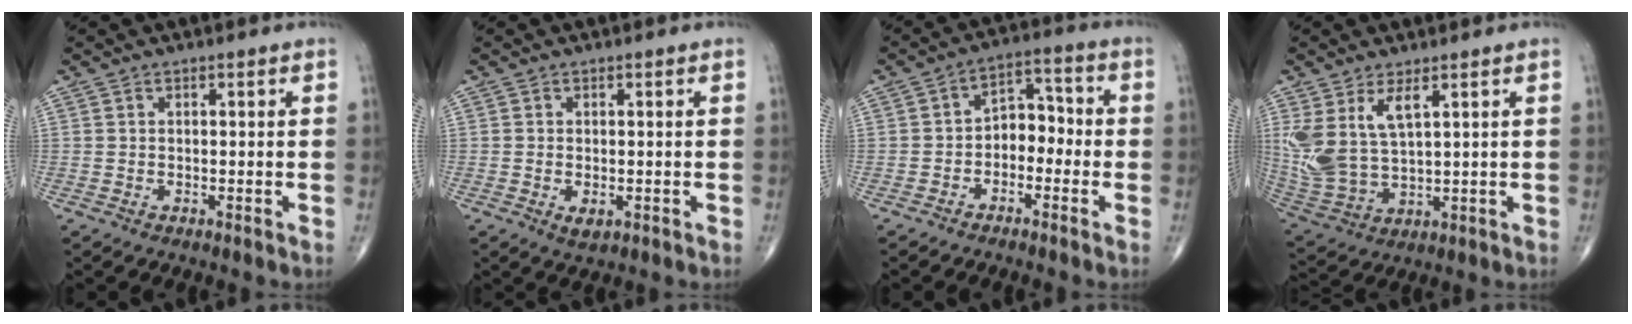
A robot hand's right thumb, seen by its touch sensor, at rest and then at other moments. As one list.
[{"total": 2.1, "force": [-0.5, 1.2, 1.6], "torque": [-0.026, -0.003, -0.007]}, {"total": 6.4, "force": [-1.7, 4.5, 4.2], "torque": [-0.033, 0.041, -0.042]}, {"total": 10.9, "force": [4.4, 4.9, 8.6], "torque": [-0.186, -0.019, 0.104]}]